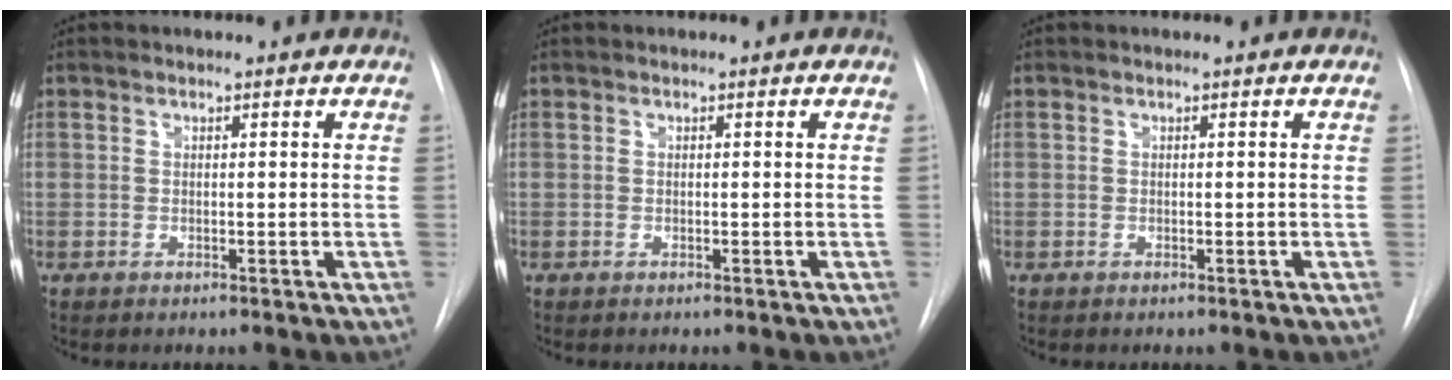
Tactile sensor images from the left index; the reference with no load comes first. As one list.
[{"total": 0.0}, {"total": 0.0}]